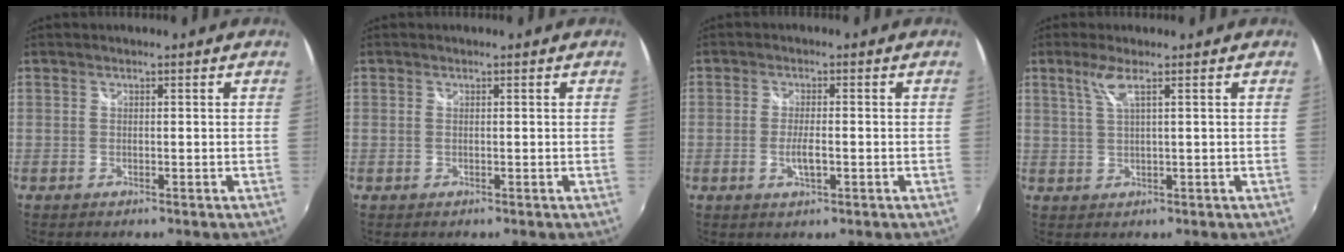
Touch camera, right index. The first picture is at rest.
{"total": 0.0}
{"total": 3.4, "force": [-1.0, 0.9, 3.2], "torque": [-0.063, -0.006, -0.018]}
{"total": 3.3, "force": [1.6, -0.3, 2.8], "torque": [-0.059, -0.001, 0.036]}